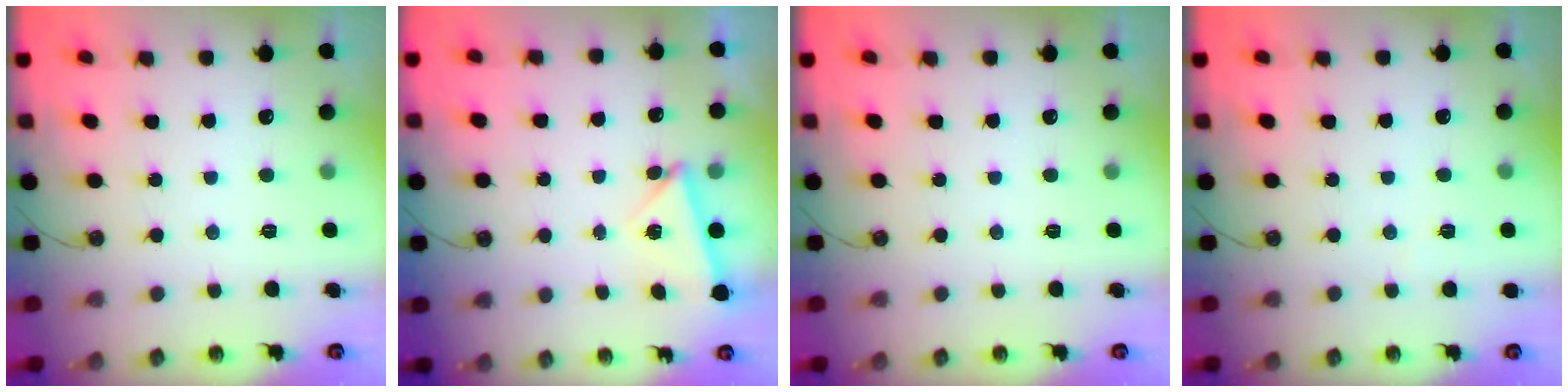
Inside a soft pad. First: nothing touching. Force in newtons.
{"total": 4.4, "press": 3.8, "slide": 2.2}
{"total": 0.0}
{"total": 1.8, "press": 1.7, "slide": 0.6}